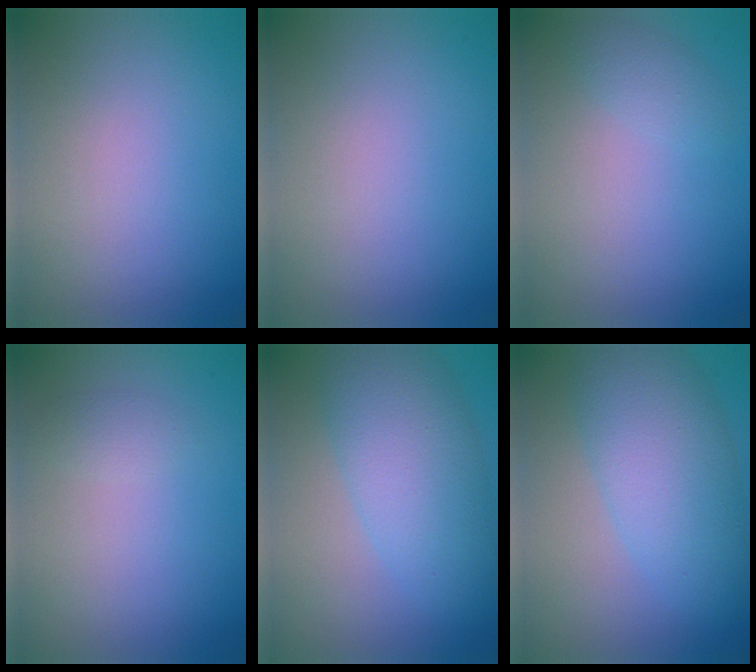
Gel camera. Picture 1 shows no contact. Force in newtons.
{"total": 0.0}
{"total": 1.2, "press": 1.2, "slide": 0.1}
{"total": 0.9, "press": 0.9, "slide": 0.0}
{"total": 7.0, "press": 7.0, "slide": 0.1}
{"total": 7.0, "press": 7.0, "slide": 0.1}